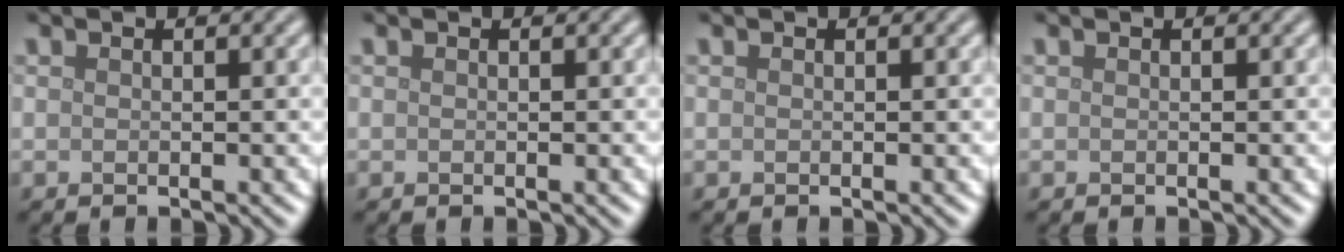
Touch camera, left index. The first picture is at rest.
{"total": 0.0}
{"total": 0.0}
{"total": 0.0}